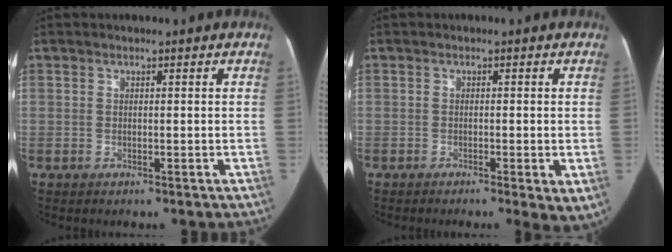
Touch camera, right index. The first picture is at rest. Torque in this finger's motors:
{"motor_torque": [1.06, -1.01, 0.14, 0.06]}